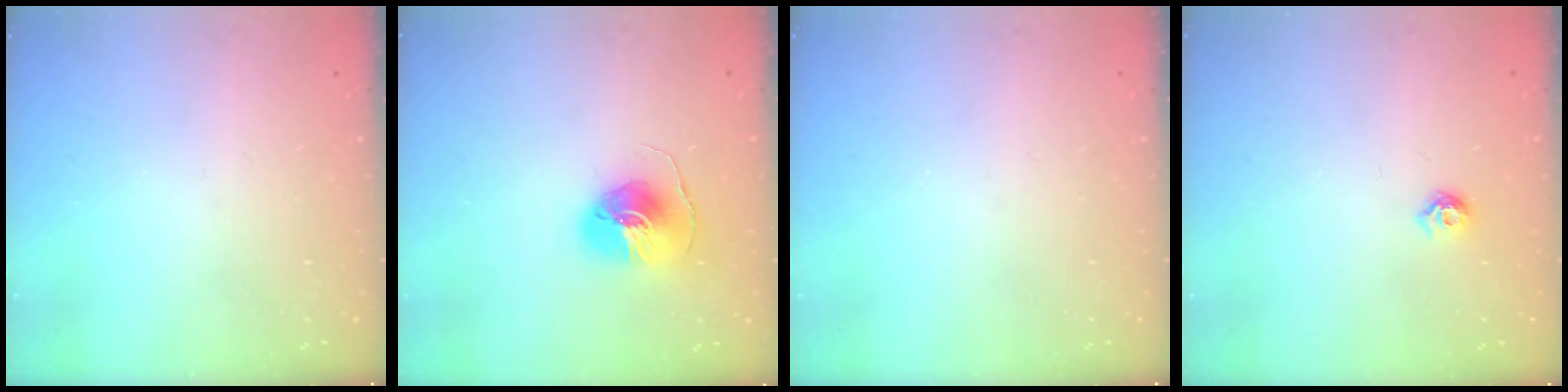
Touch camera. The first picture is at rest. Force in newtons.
{"total": 9.6, "press": 9.6, "slide": 0.8}
{"total": 0.0}
{"total": 5.1, "press": 5.0, "slide": 0.9}